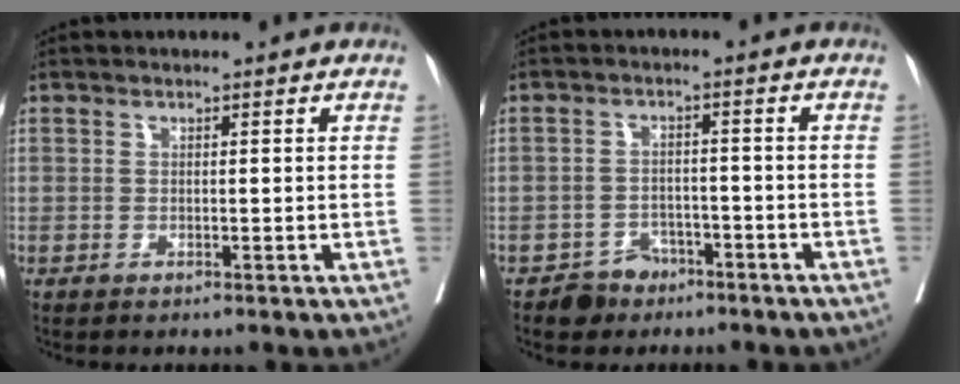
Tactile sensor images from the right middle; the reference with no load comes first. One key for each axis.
{"total": 3.9, "fx": -2.7, "fy": 2.8, "fz": 0.4, "tx": -0.007, "ty": 0.010, "tz": -0.037}